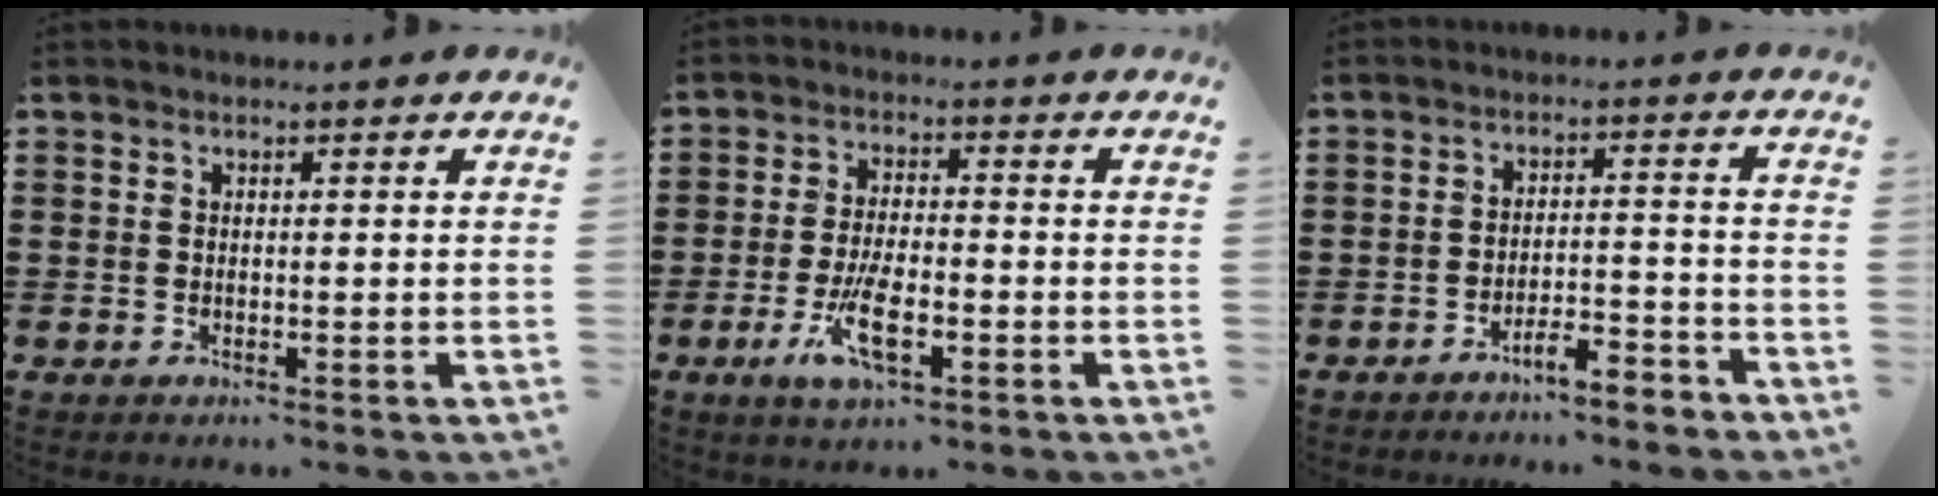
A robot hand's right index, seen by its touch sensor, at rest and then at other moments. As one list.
[{"total": 7.7, "force": [-3.0, 2.7, 6.6], "torque": [-0.146, -0.012, -0.058]}, {"total": 4.5, "force": [-4.1, 0.2, 1.7], "torque": [-0.033, 0.002, -0.081]}]